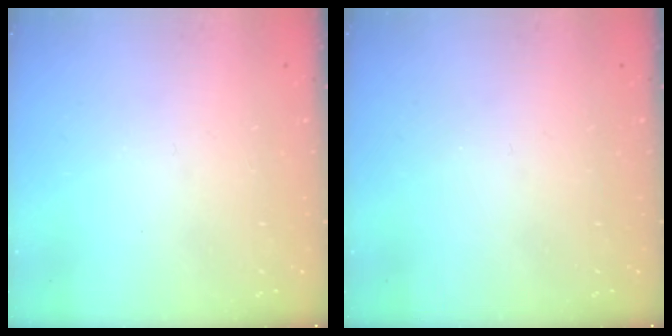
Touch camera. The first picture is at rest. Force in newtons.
{"total": 0.0}